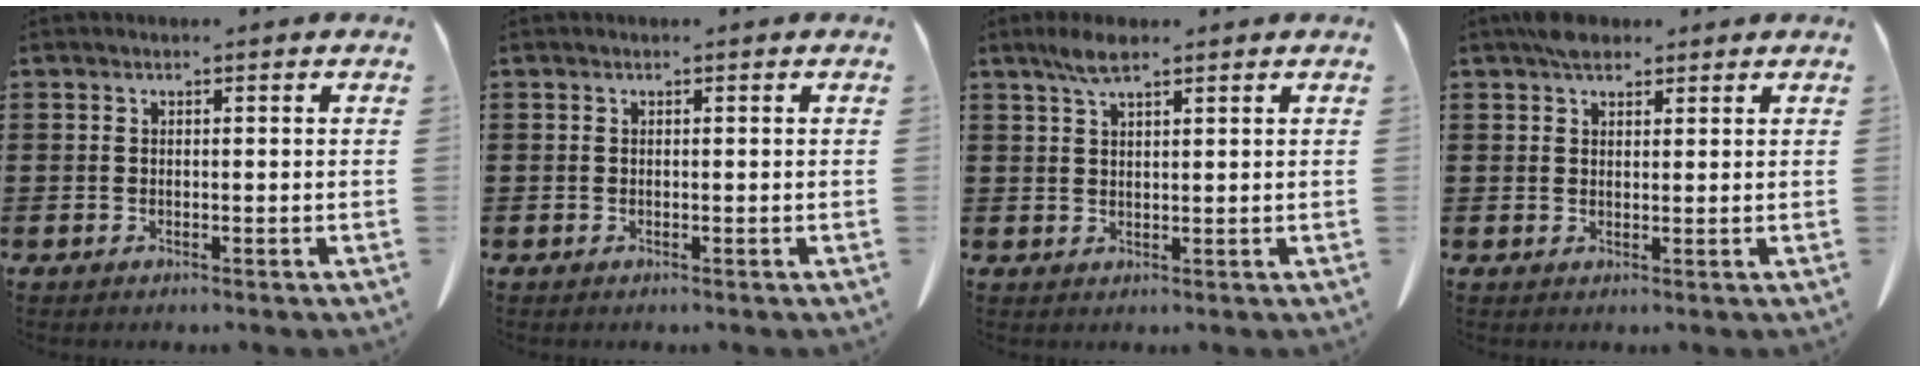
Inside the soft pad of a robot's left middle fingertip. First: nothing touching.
{"total": 0.0}
{"total": 3.9, "force": [2.4, 1.0, 2.9], "torque": [-0.063, 0.002, 0.044]}
{"total": 3.2, "force": [2.5, 1.4, 1.4], "torque": [-0.026, 0.002, 0.048]}